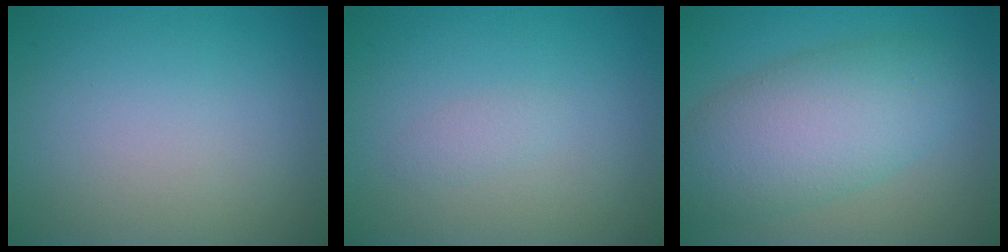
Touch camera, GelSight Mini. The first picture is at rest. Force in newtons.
{"total": 0.8, "press": 0.8, "slide": 0.1}
{"total": 7.8, "press": 7.8, "slide": 0.2}